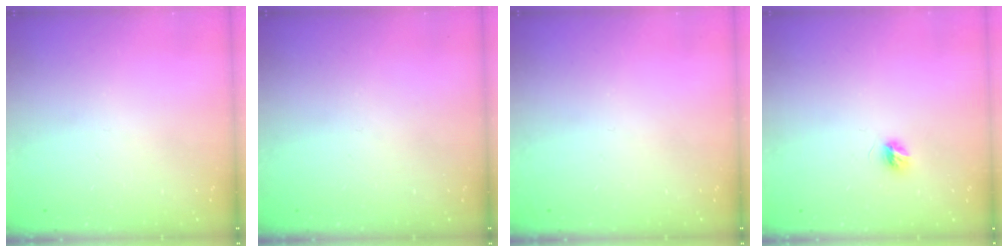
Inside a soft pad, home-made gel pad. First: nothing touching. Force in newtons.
{"total": 0.0}
{"total": 0.0}
{"total": 5.0, "press": 5.0, "slide": 0.6}